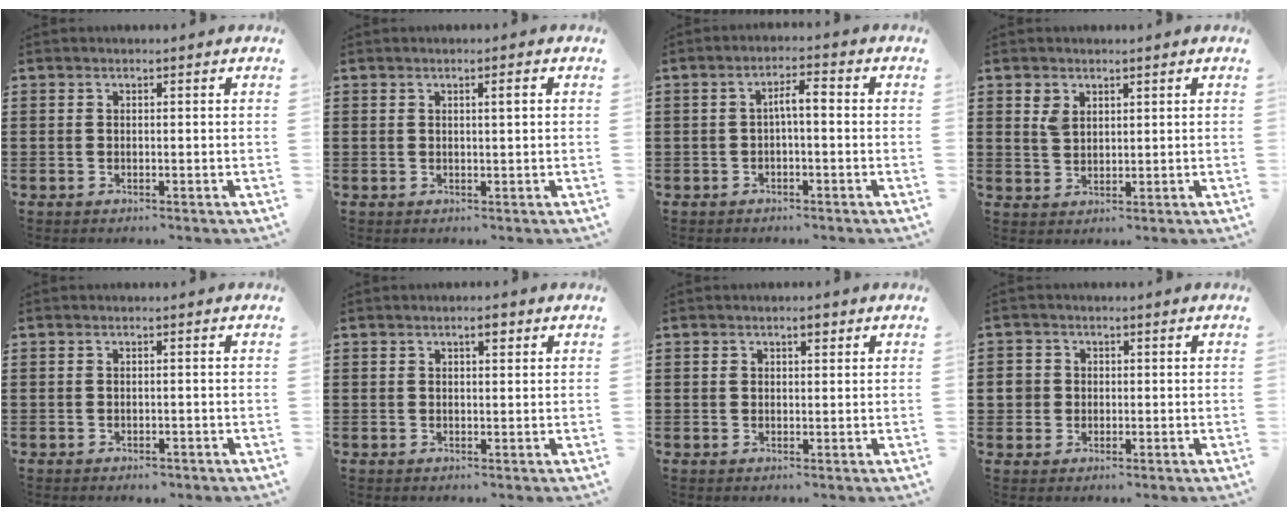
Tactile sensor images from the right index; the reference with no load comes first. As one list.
[{"total": 1.3, "force": [0.3, 0.1, 1.3], "torque": [-0.023, 0.002, 0.004]}, {"total": 2.9, "force": [-0.4, 0.6, 2.8], "torque": [-0.054, 0.008, -0.011]}, {"total": 2.6, "force": [1.6, 1.6, 1.3], "torque": [-0.030, 0.005, 0.031]}, {"total": 0.9, "force": [-0.9, 0.2, 0.2], "torque": [-0.009, -0.003, -0.018]}, {"total": 1.9, "force": [0.9, 0.6, 1.6], "torque": [-0.024, 0.002, 0.012]}, {"total": 1.8, "force": [0.8, 1.1, 1.2], "torque": [-0.019, 0.004, 0.010]}, {"total": 2.6, "force": [-0.2, 2.5, 0.7], "torque": [-0.032, 0.005, -0.010]}]